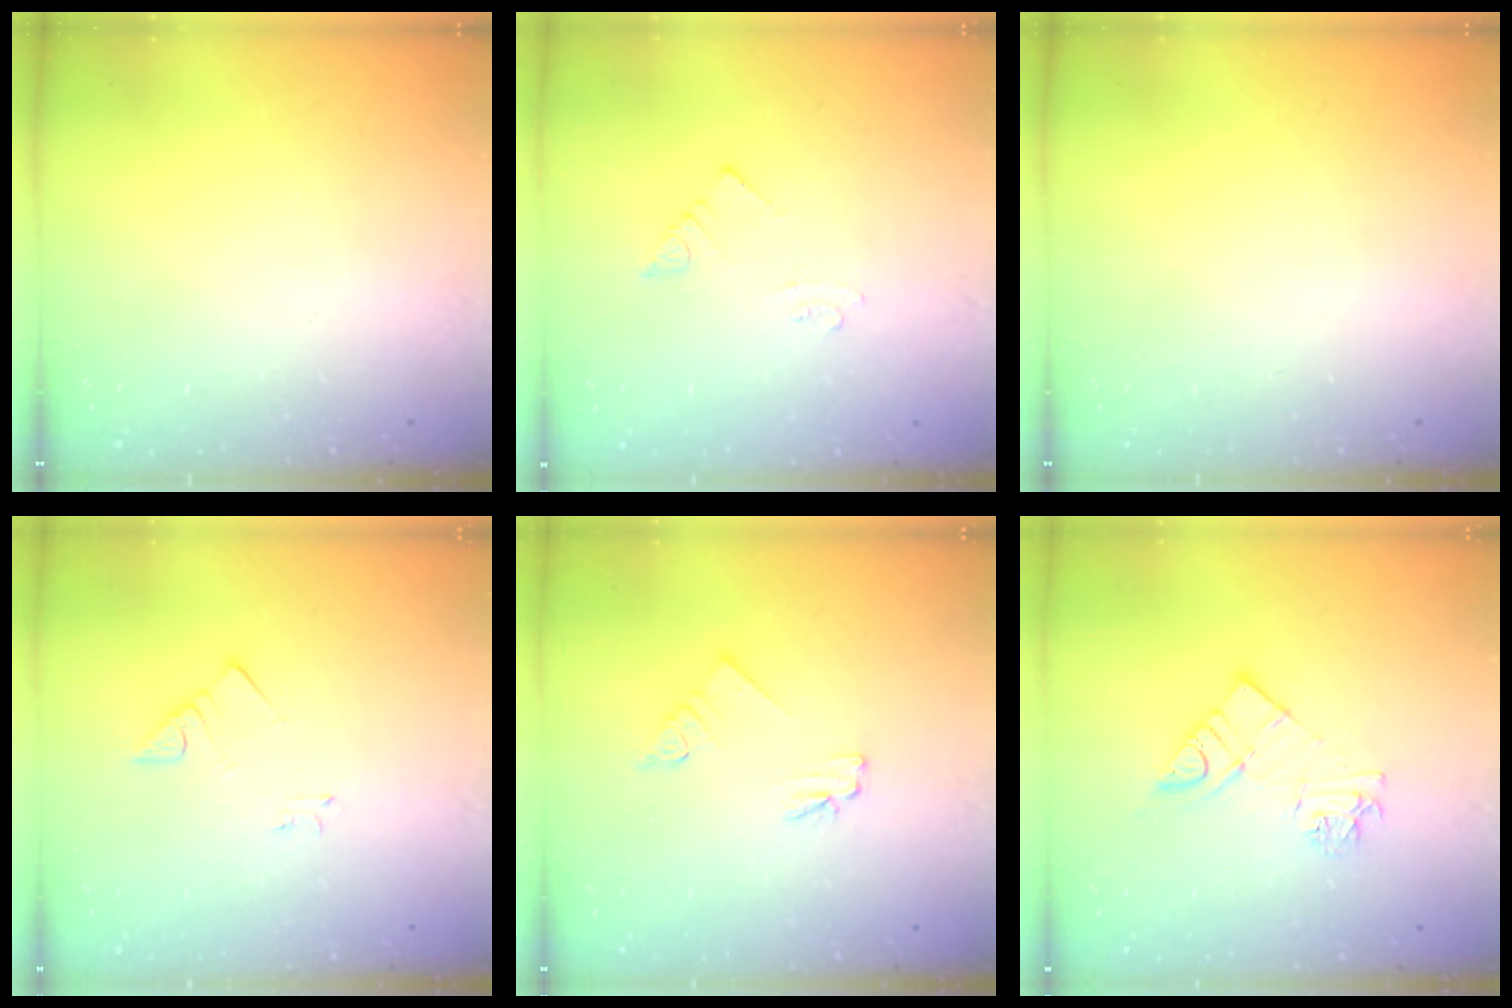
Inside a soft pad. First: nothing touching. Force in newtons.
{"total": 1.9, "press": 1.9, "slide": 0.1}
{"total": 0.0}
{"total": 2.8, "press": 2.8, "slide": 0.3}
{"total": 1.7, "press": 1.7, "slide": 0.1}
{"total": 9.8, "press": 9.7, "slide": 0.8}